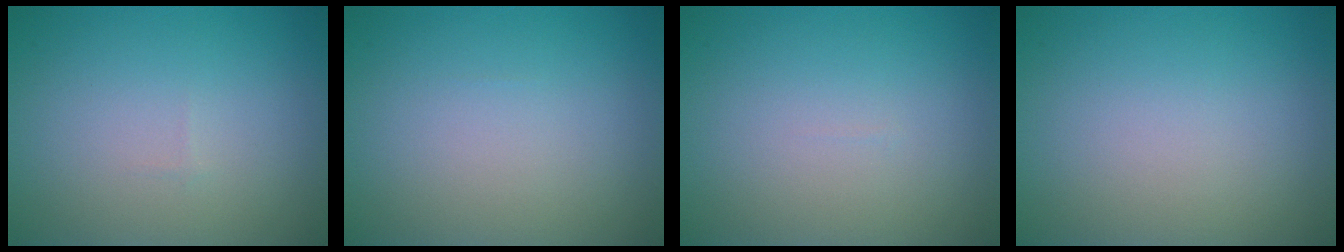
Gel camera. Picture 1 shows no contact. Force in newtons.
{"total": 0.0}
{"total": 0.0}
{"total": 0.0}